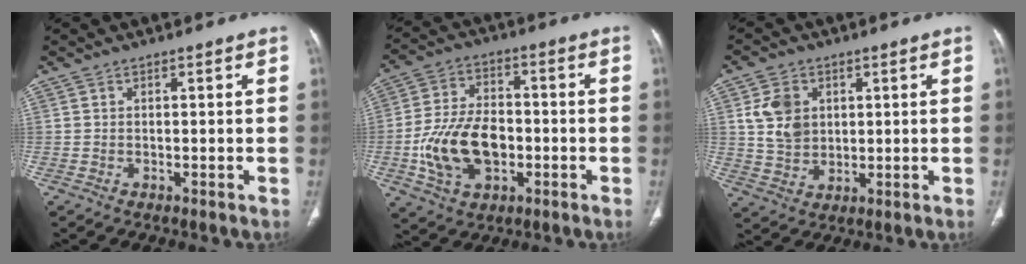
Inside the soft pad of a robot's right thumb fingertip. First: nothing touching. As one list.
[{"total": 14.4, "force": [-3.1, 9.3, 10.6], "torque": [-0.188, 0.019, -0.050]}, {"total": 7.9, "force": [2.2, 6.2, 4.5], "torque": [-0.062, -0.010, 0.049]}]